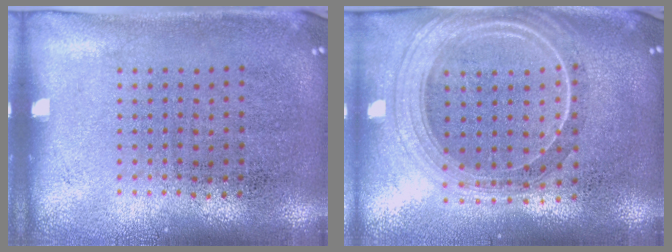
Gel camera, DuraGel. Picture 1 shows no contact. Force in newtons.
{"total": 2.5, "press": 2.1, "slide": 1.3}